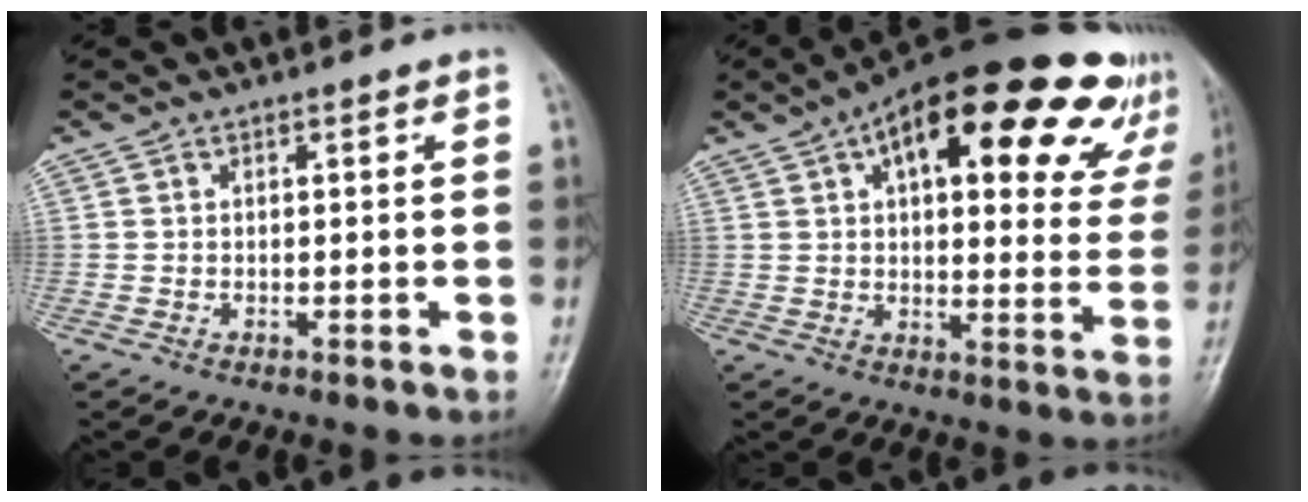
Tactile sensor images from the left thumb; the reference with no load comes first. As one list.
[{"total": 28.2, "force": [14.7, 11.5, 21.1], "torque": [-0.265, 0.005, 0.194]}]